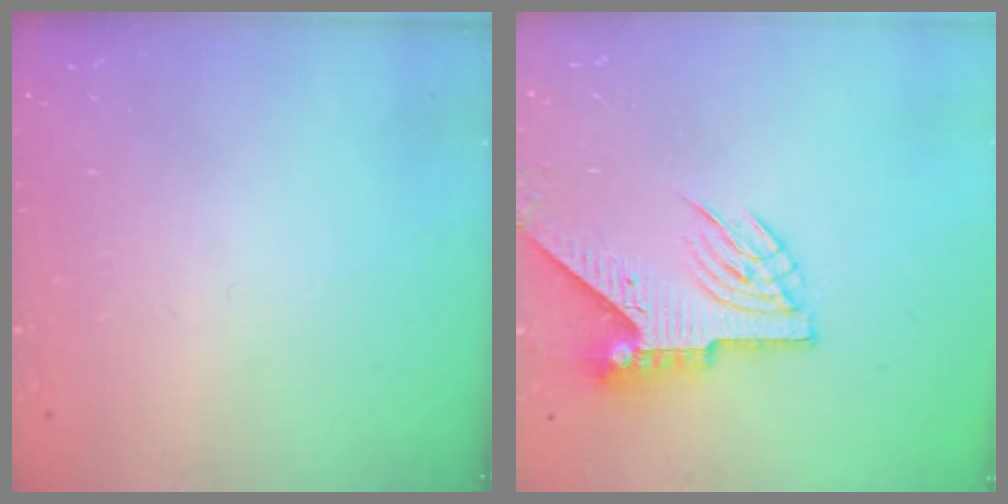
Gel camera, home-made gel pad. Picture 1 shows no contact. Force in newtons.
{"total": 7.6, "press": 7.6, "slide": 0.6}